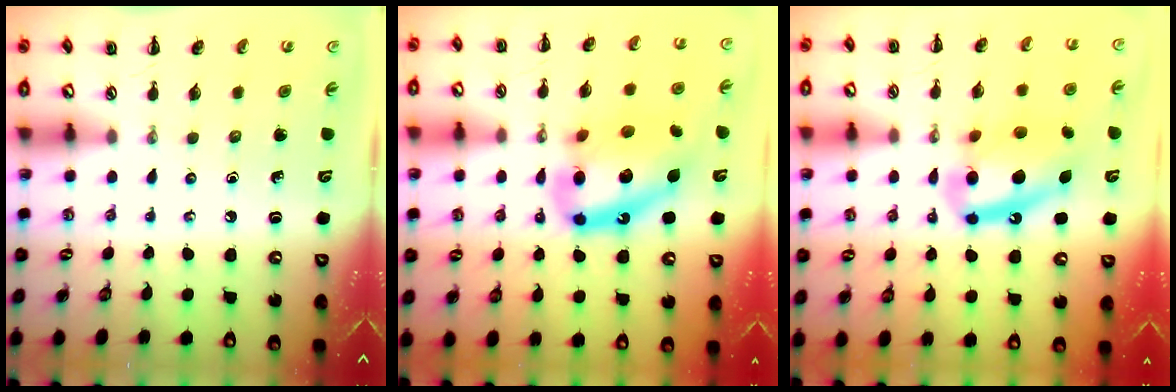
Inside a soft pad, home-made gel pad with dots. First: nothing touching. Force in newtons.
{"total": 17.3, "press": 16.9, "slide": 4.0}
{"total": 14.9, "press": 14.4, "slide": 3.6}